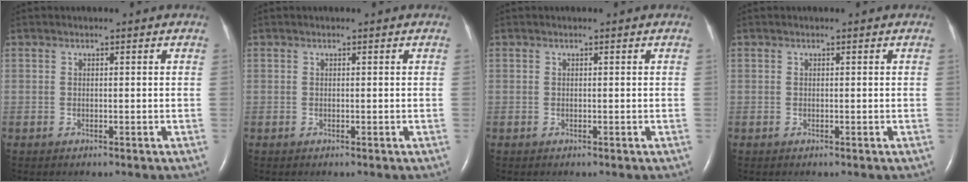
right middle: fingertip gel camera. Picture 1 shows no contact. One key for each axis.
{"total": 0.0}
{"total": 0.0}
{"total": 0.0}